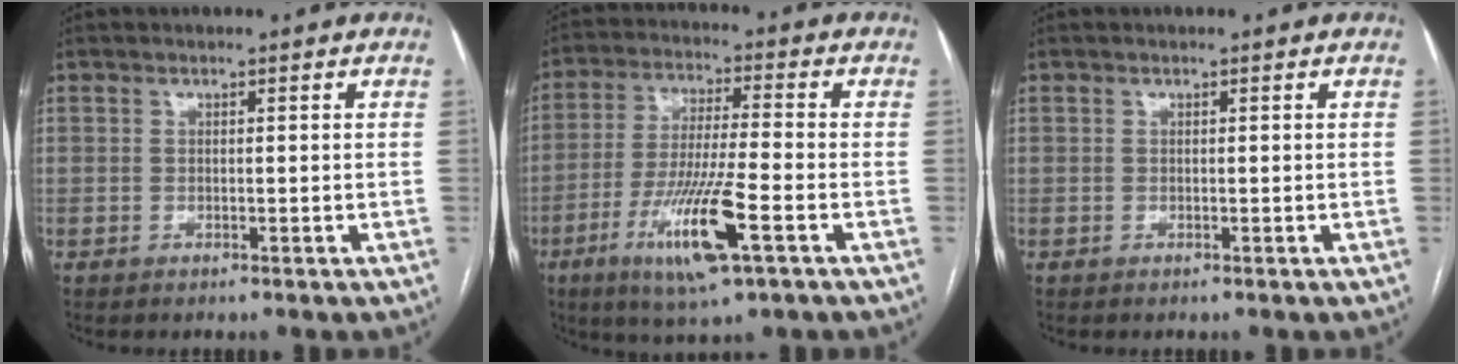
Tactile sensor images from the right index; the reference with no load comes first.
{"total": 12.9, "force": [-5.3, 0.9, 11.8], "torque": [-0.233, -0.022, -0.091]}
{"total": 0.0}